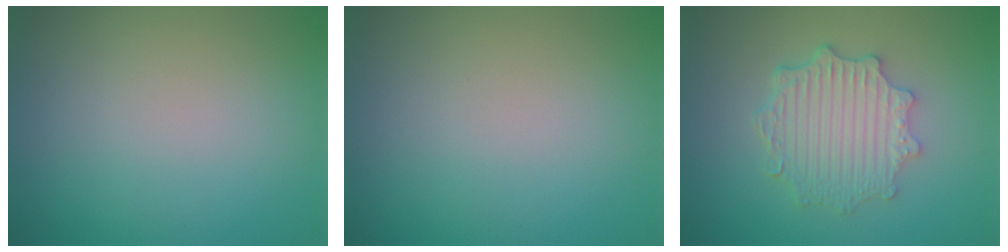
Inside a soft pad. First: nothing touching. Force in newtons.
{"total": 0.0}
{"total": 4.6, "press": 3.8, "slide": 2.6}